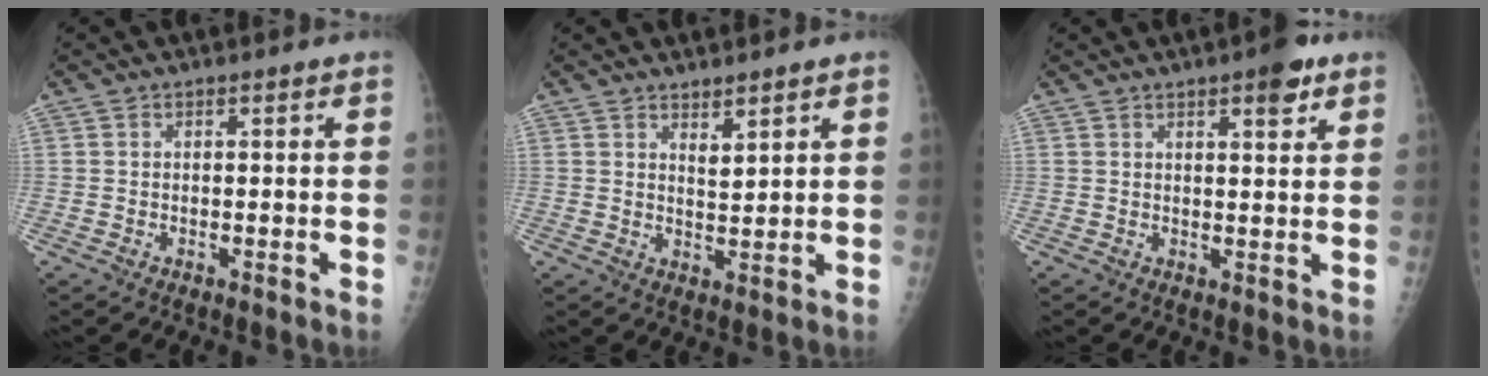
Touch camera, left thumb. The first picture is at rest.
{"total": 2.8, "force": [2.2, 0.6, 1.6], "torque": [-0.026, -0.025, 0.043]}
{"total": 4.9, "force": [3.0, 1.4, 3.6], "torque": [-0.041, -0.014, 0.037]}